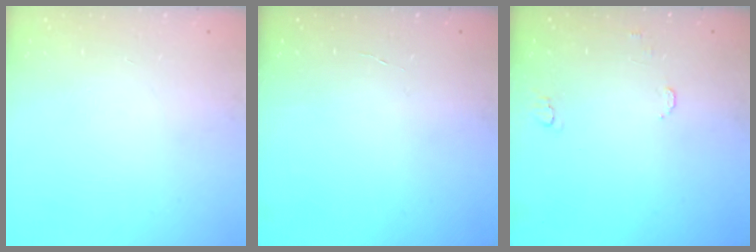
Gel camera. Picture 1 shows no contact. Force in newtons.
{"total": 2.1, "press": 2.1, "slide": 0.2}
{"total": 5.2, "press": 5.2, "slide": 0.4}